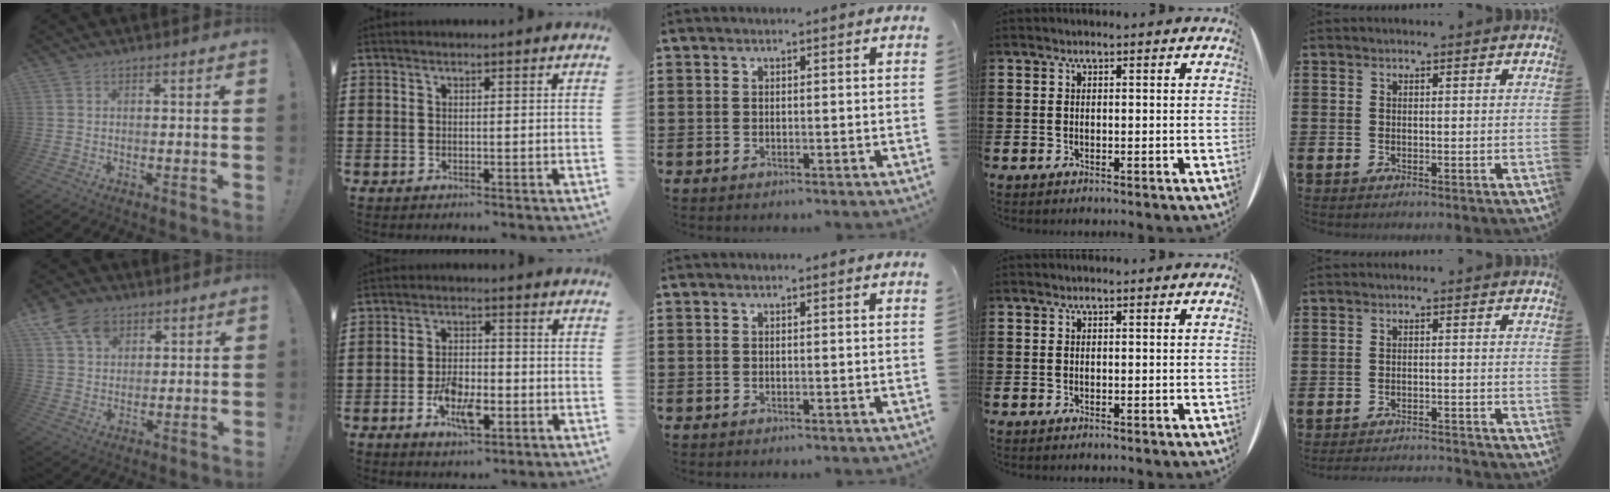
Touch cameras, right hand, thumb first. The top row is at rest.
{"thumb": {"total": 9.8, "force": [5.1, 7.2, 4.4], "torque": [-0.065, -0.022, 0.101]}, "index": {"total": 6.8, "force": [-2.5, 3.2, 5.4], "torque": [-0.099, 0.002, -0.048]}, "little": {"total": 2.0, "force": [-2.0, -0.1, 0.1], "torque": [-0.003, 0.004, -0.043]}}